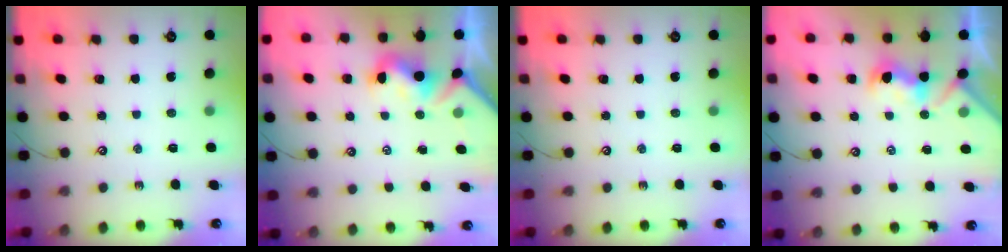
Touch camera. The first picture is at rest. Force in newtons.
{"total": 1.9, "press": 1.8, "slide": 0.7}
{"total": 0.0}
{"total": 2.8, "press": 2.6, "slide": 0.9}